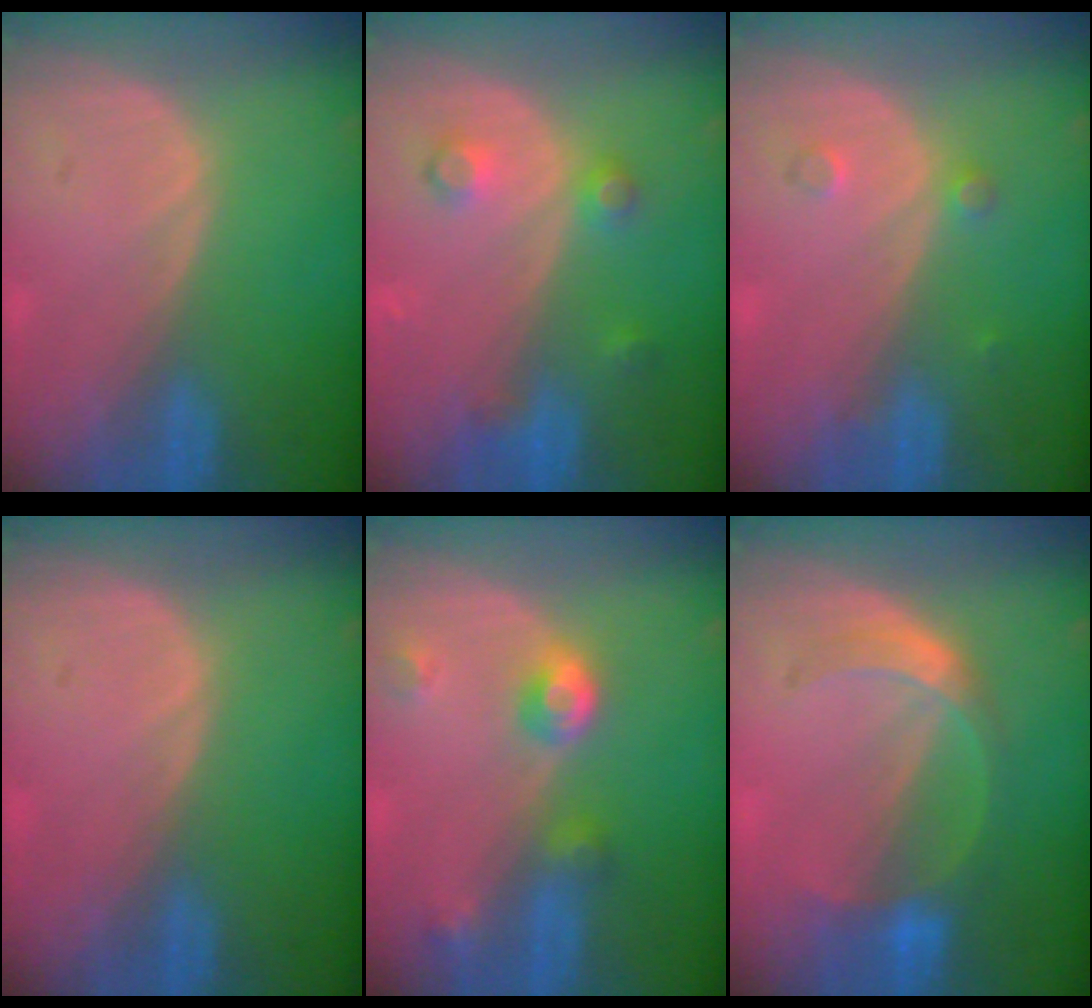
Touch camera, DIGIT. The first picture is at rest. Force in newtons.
{"total": 4.0, "press": 3.6, "slide": 1.8}
{"total": 1.7, "press": 1.7, "slide": 0.3}
{"total": 0.0}
{"total": 4.8, "press": 4.3, "slide": 2.0}
{"total": 5.9, "press": 5.4, "slide": 2.4}